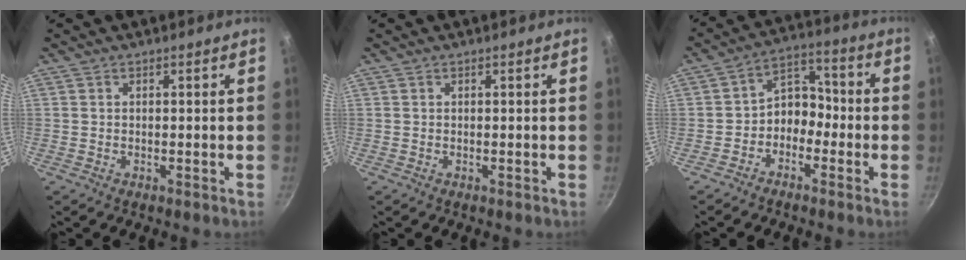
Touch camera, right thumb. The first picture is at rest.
{"total": 0.0}
{"total": 7.0, "force": [-2.7, 5.3, 3.7], "torque": [-0.020, 0.051, -0.060]}